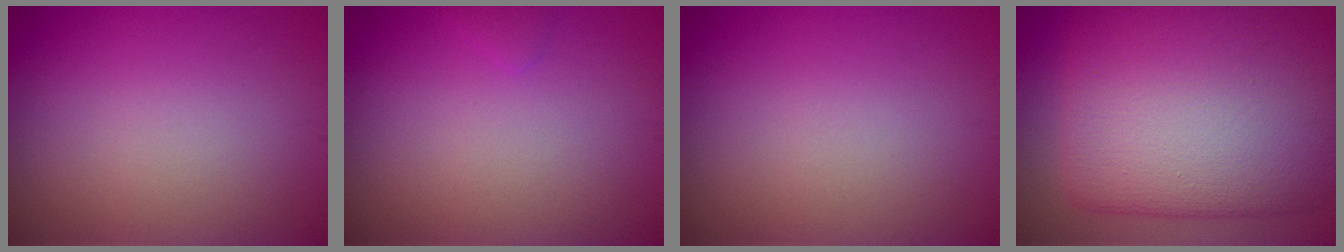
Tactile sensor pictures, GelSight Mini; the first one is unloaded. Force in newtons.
{"total": 0.5, "press": 0.5, "slide": 0.0}
{"total": 0.0}
{"total": 16.5, "press": 16.5, "slide": 0.4}